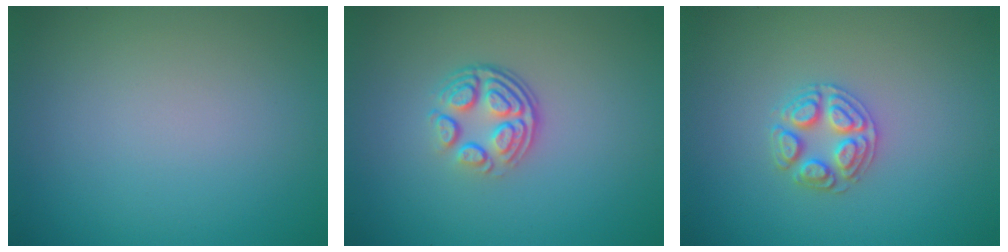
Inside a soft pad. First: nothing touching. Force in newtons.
{"total": 4.0, "press": 2.8, "slide": 2.9}
{"total": 2.6, "press": 2.6, "slide": 0.2}